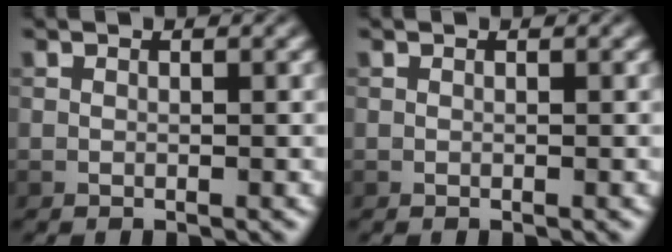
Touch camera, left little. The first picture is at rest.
{"total": 0.0}